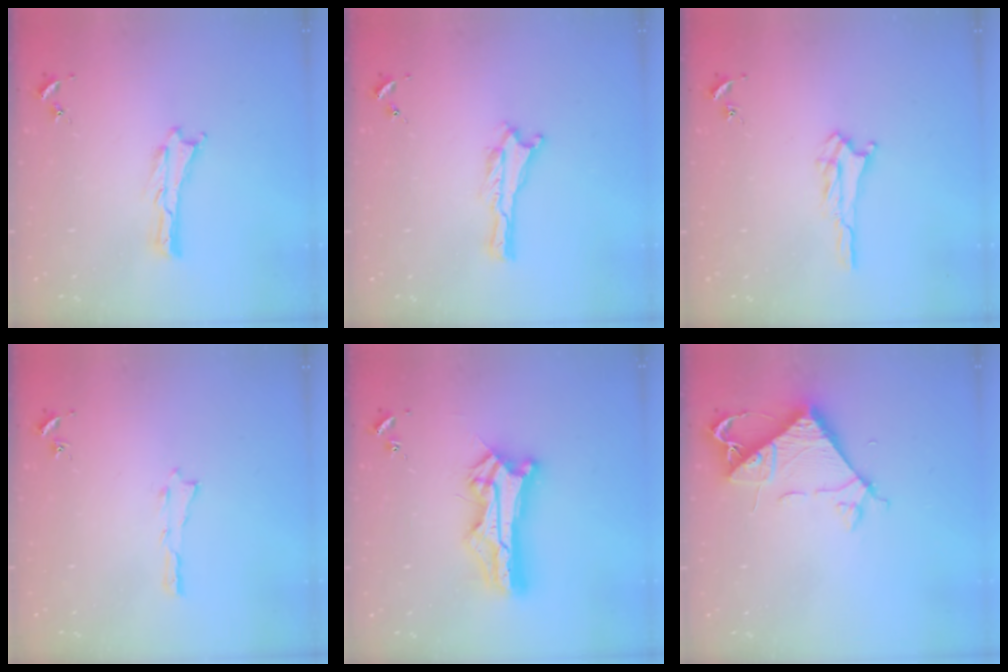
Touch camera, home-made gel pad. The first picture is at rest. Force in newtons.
{"total": 0.0}
{"total": 1.7, "press": 1.7, "slide": 0.2}
{"total": 0.0}
{"total": 11.6, "press": 11.6, "slide": 1.0}
{"total": 7.1, "press": 7.1, "slide": 0.6}